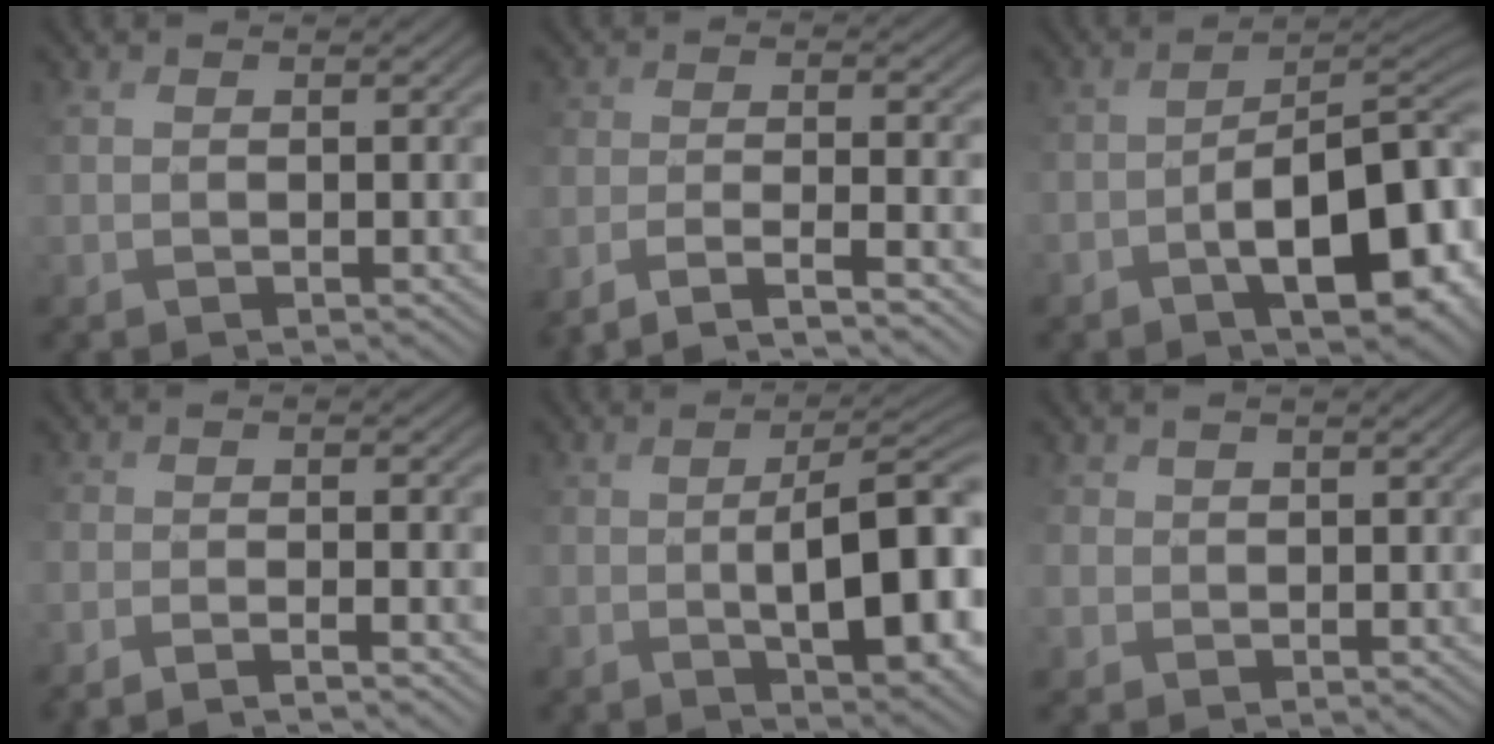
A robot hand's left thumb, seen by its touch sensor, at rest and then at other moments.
{"total": 7.8, "force": [-6.7, 1.4, 3.8], "torque": [-0.059, 0.004, -0.110]}
{"total": 12.4, "force": [-4.8, 5.6, 10.0], "torque": [-0.124, -0.013, -0.061]}
{"total": 4.3, "force": [-4.1, 0.1, 1.3], "torque": [-0.021, 0.005, -0.072]}
{"total": 11.3, "force": [-1.9, 3.9, 10.4], "torque": [-0.149, -0.012, -0.009]}
{"total": 2.0, "force": [0.3, 0.9, -1.8], "torque": [0.030, -0.006, 0.012]}